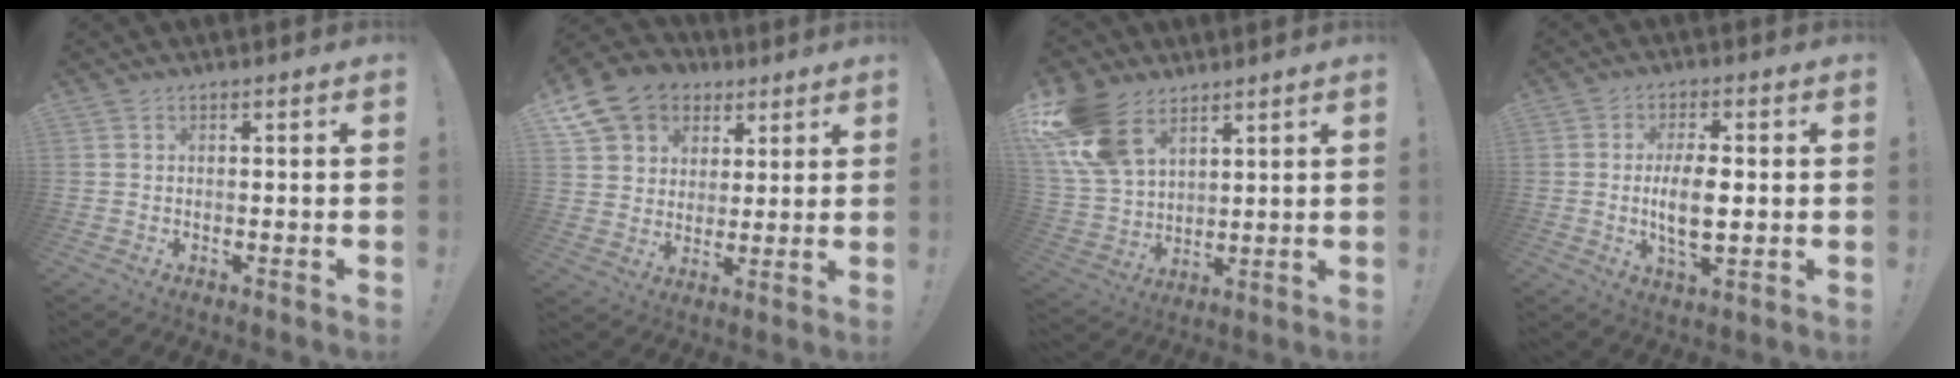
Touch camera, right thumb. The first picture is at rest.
{"total": 13.0, "force": [7.2, 9.8, 4.5], "torque": [-0.070, -0.043, 0.142]}
{"total": 16.5, "force": [9.5, 10.2, 8.8], "torque": [-0.177, -0.047, 0.184]}
{"total": 8.9, "force": [-0.3, 3.8, 8.1], "torque": [-0.145, -0.011, -0.011]}